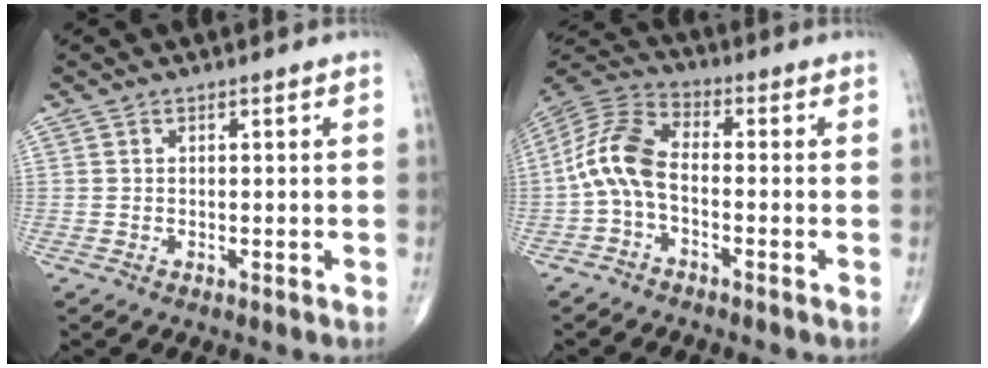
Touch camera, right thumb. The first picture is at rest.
{"total": 9.6, "force": [-1.8, 5.0, 8.0], "torque": [-0.166, 0.035, -0.051]}